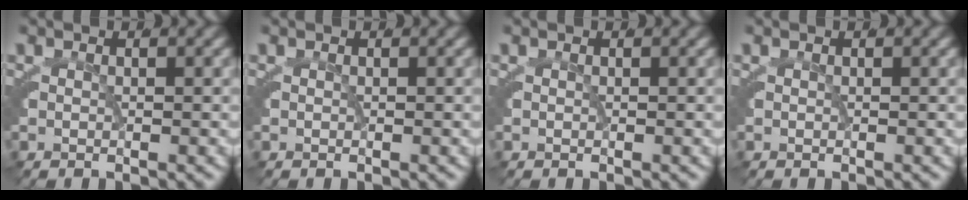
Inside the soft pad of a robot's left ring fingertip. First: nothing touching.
{"total": 0.0}
{"total": 0.0}
{"total": 0.0}